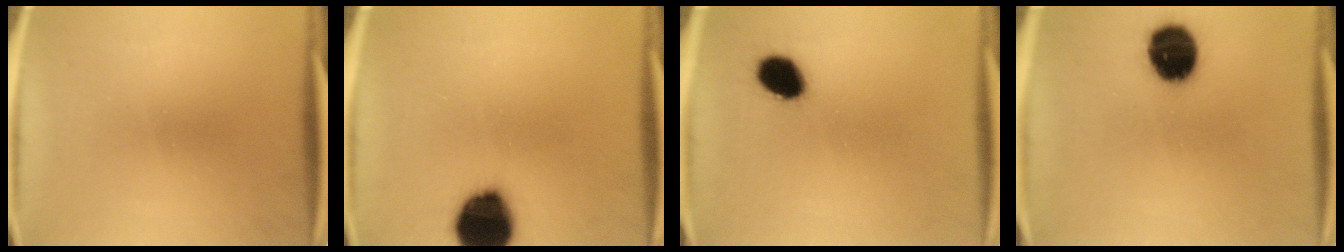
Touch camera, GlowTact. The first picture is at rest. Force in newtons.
{"total": 17.1}
{"total": 7.5}
{"total": 13.7}